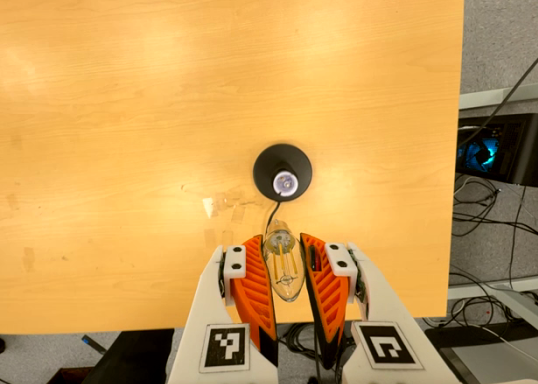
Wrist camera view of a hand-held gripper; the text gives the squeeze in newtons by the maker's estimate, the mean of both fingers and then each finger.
{"total": 21.2, "left": 24.7, "right": 17.8}